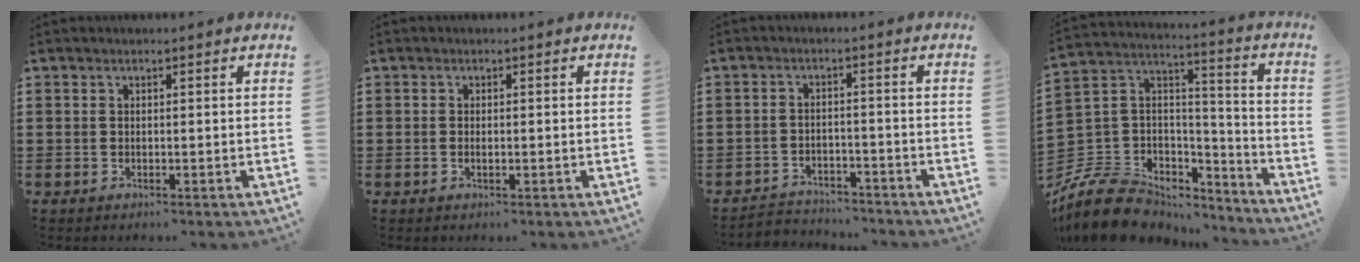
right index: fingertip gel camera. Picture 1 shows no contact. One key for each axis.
{"total": 0.7, "fx": -0.1, "fy": 0.3, "fz": 0.6, "tx": -0.013, "ty": -0.002, "tz": -0.002}
{"total": 3.1, "fx": -3.1, "fy": 0.6, "fz": -0.2, "tx": -0.005, "ty": 0.000, "tz": -0.067}
{"total": 10.5, "fx": -7.8, "fy": 6.3, "fz": 3.2, "tx": -0.099, "ty": 0.010, "tz": -0.151}